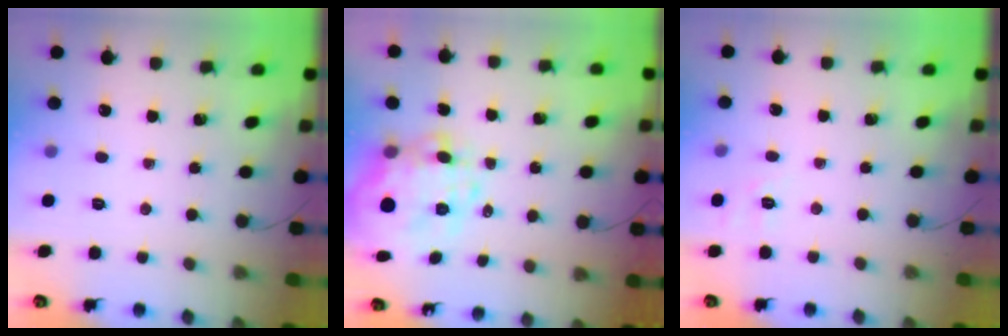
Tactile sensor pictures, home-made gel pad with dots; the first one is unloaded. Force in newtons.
{"total": 10.9, "press": 10.5, "slide": 2.8}
{"total": 1.9, "press": 0.3, "slide": 1.9}